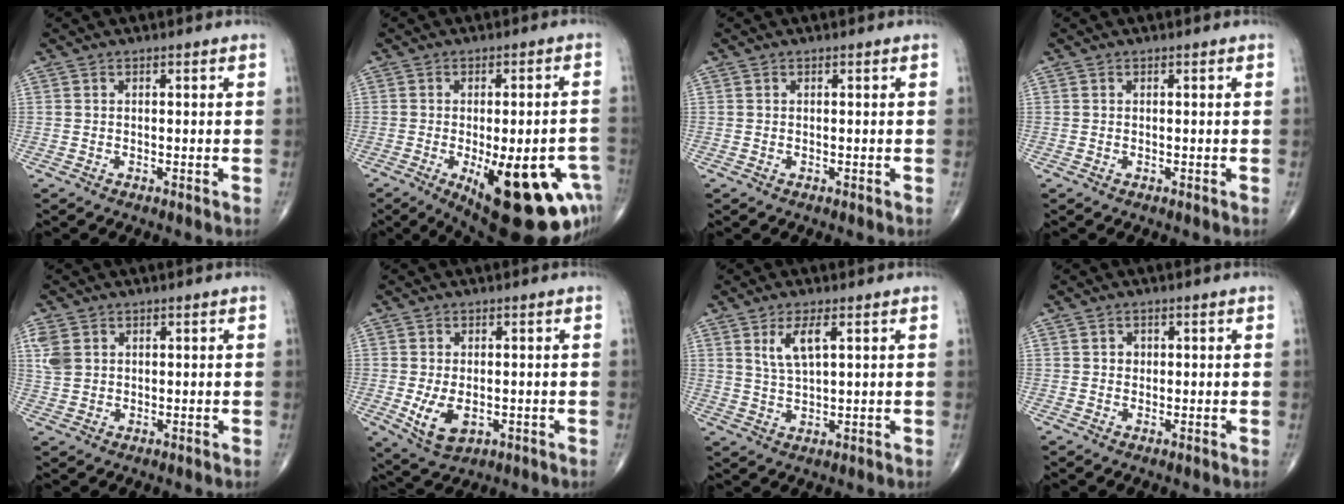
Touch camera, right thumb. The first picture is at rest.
{"total": 22.9, "force": [-8.9, 8.6, 19.2], "torque": [-0.184, 0.005, -0.100]}
{"total": 0.0}
{"total": 0.0}
{"total": 4.2, "force": [1.4, 3.1, 2.4], "torque": [-0.050, 0.001, 0.035]}
{"total": 6.8, "force": [-1.3, 4.0, 5.3], "torque": [-0.094, -0.012, -0.011]}
{"total": 5.5, "force": [2.3, 1.8, 4.7], "torque": [-0.095, -0.012, 0.051]}
{"total": 1.4, "force": [0.3, 1.3, 0.5], "torque": [-0.001, 0.001, 0.005]}